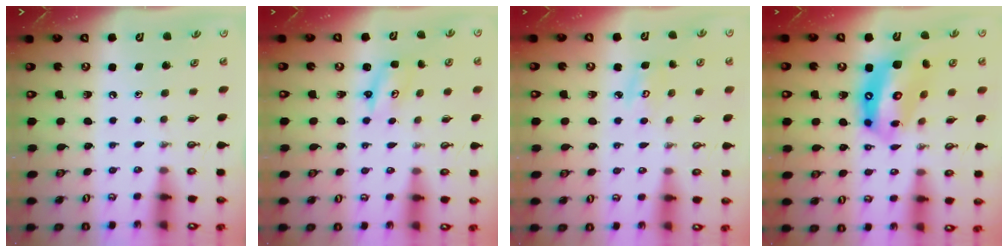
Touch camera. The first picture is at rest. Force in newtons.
{"total": 2.6, "press": 2.6, "slide": 0.2}
{"total": 5.2, "press": 5.1, "slide": 0.5}
{"total": 17.3, "press": 17.2, "slide": 2.0}